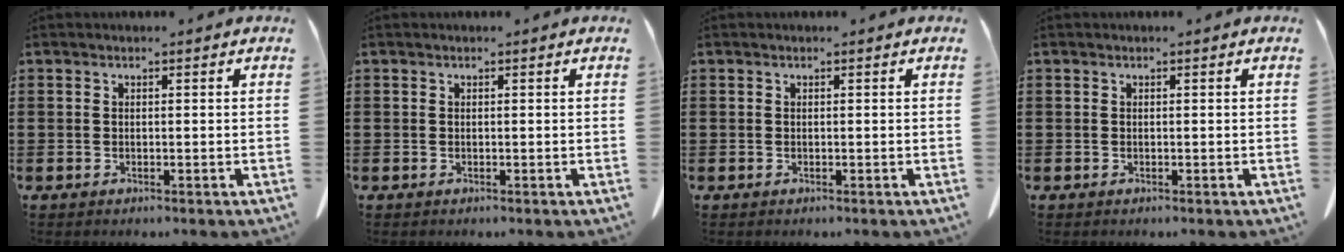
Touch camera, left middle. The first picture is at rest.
{"total": 0.0}
{"total": 0.0}
{"total": 0.0}